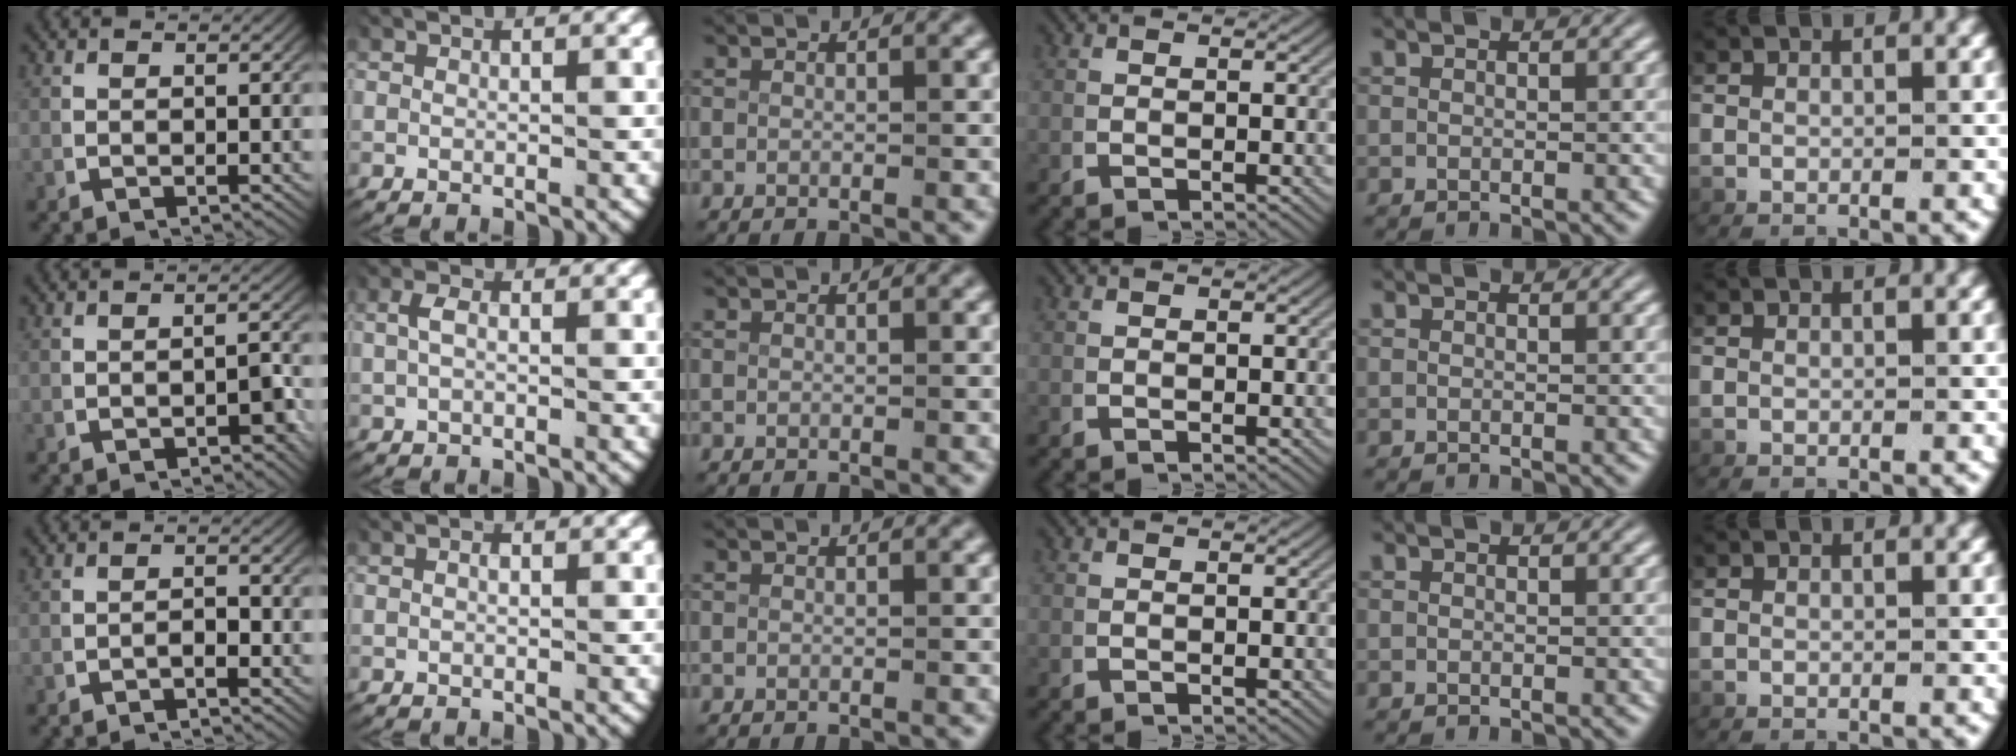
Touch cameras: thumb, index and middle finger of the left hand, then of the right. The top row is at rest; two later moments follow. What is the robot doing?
{"motion": "lift_and_place", "object": "key"}